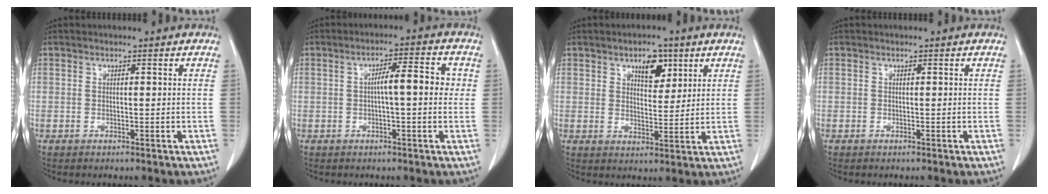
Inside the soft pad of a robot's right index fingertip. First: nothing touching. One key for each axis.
{"total": 5.7, "fx": 0.3, "fy": 1.0, "fz": 5.6, "tx": -0.086, "ty": 0.019, "tz": 0.004}
{"total": 5.5, "fx": 3.1, "fy": 2.7, "fz": 3.7, "tx": -0.055, "ty": 0.002, "tz": 0.050}
{"total": 0.0}